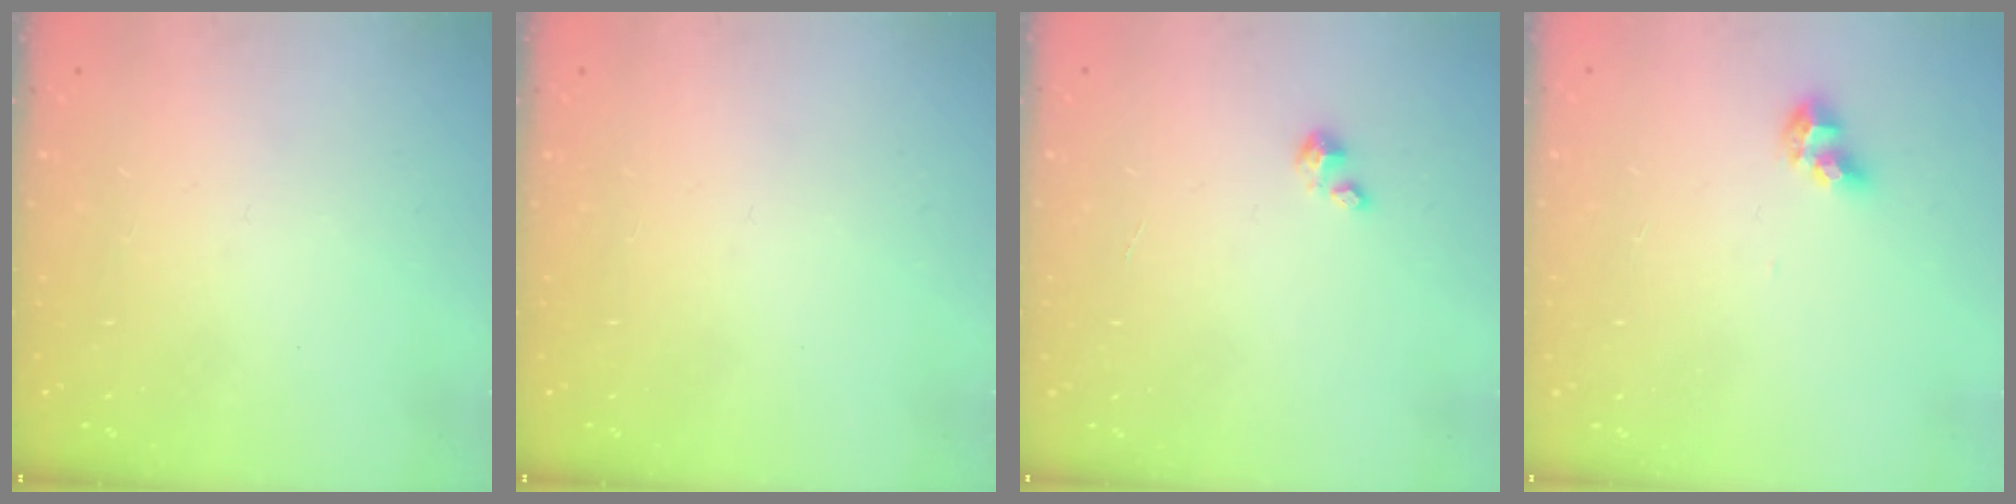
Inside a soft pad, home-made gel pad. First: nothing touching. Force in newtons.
{"total": 0.0}
{"total": 0.6, "press": 0.6, "slide": 0.3}
{"total": 5.4, "press": 5.3, "slide": 1.1}